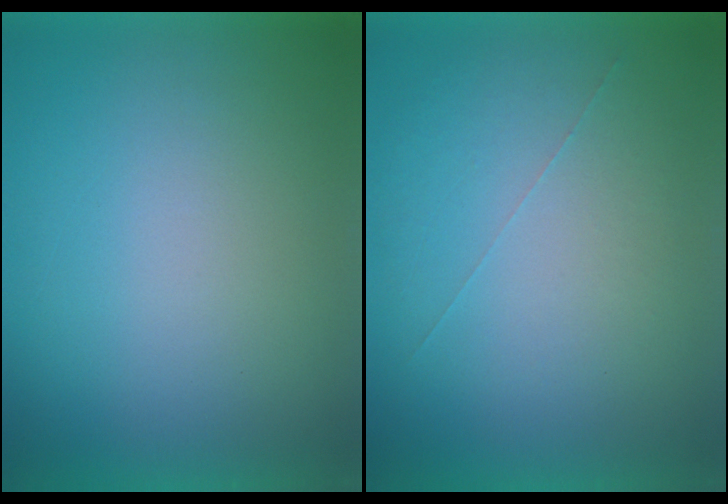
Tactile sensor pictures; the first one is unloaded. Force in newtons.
{"total": 1.0}